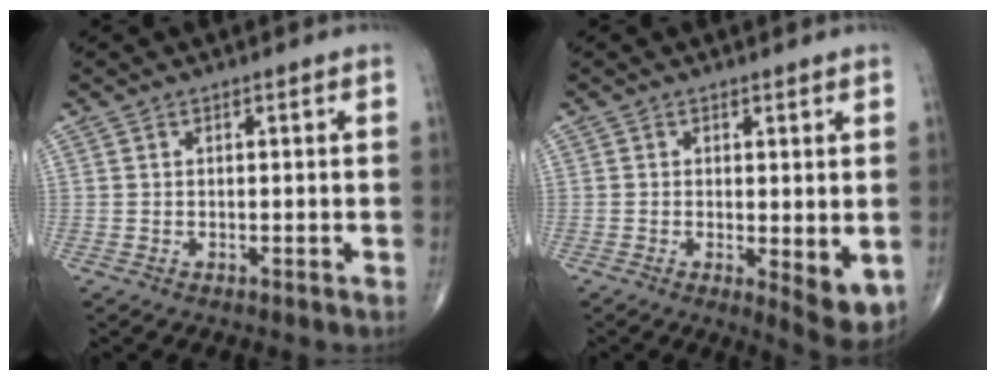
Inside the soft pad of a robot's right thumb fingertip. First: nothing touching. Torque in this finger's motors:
{"motor_torque": [-0.12, 0.38, 0.06, 0.13, 0.03]}